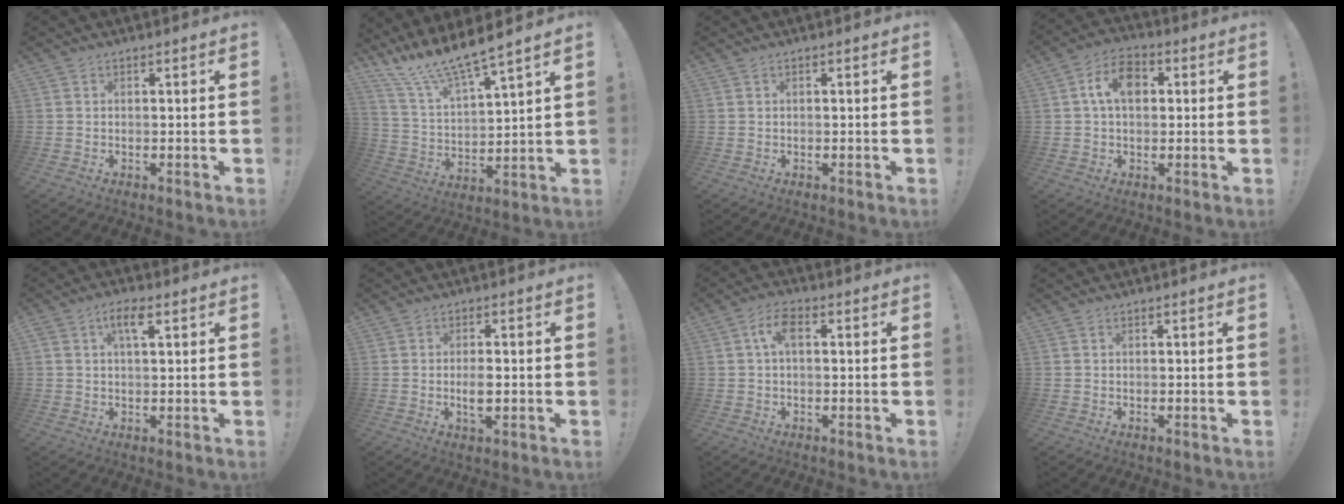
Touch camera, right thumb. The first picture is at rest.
{"total": 11.8, "force": [10.8, 0.1, 4.8], "torque": [-0.114, -0.092, 0.189]}
{"total": 0.0}
{"total": 9.8, "force": [2.0, 6.4, 7.2], "torque": [-0.110, 0.013, 0.036]}
{"total": 5.4, "force": [2.2, 2.1, 4.5], "torque": [-0.068, -0.002, 0.034]}
{"total": 4.2, "force": [-0.6, 1.6, 3.8], "torque": [-0.063, -0.008, -0.016]}
{"total": 5.5, "force": [0.9, 2.5, 4.8], "torque": [-0.086, 0.013, 0.015]}
{"total": 0.0}